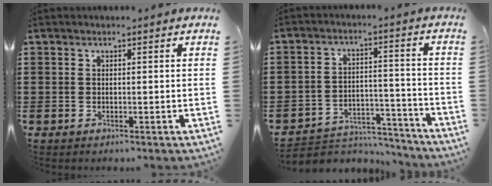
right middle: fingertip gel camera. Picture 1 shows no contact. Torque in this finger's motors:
{"motor_torque": [-1.16, -0.08, -1.05, -0.21]}